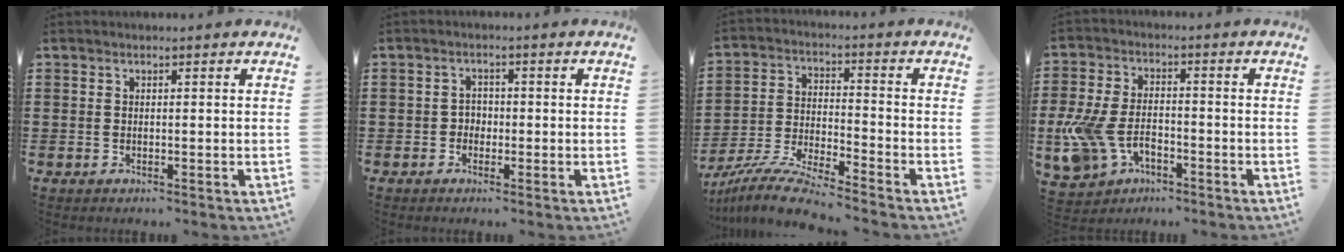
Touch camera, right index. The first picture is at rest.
{"total": 1.8, "force": [-0.8, 1.5, 0.6], "torque": [-0.016, 0.004, -0.020]}
{"total": 8.2, "force": [-7.8, -0.4, 2.5], "torque": [-0.063, -0.004, -0.159]}
{"total": 7.8, "force": [-3.1, 4.7, 5.5], "torque": [-0.142, 0.003, -0.061]}